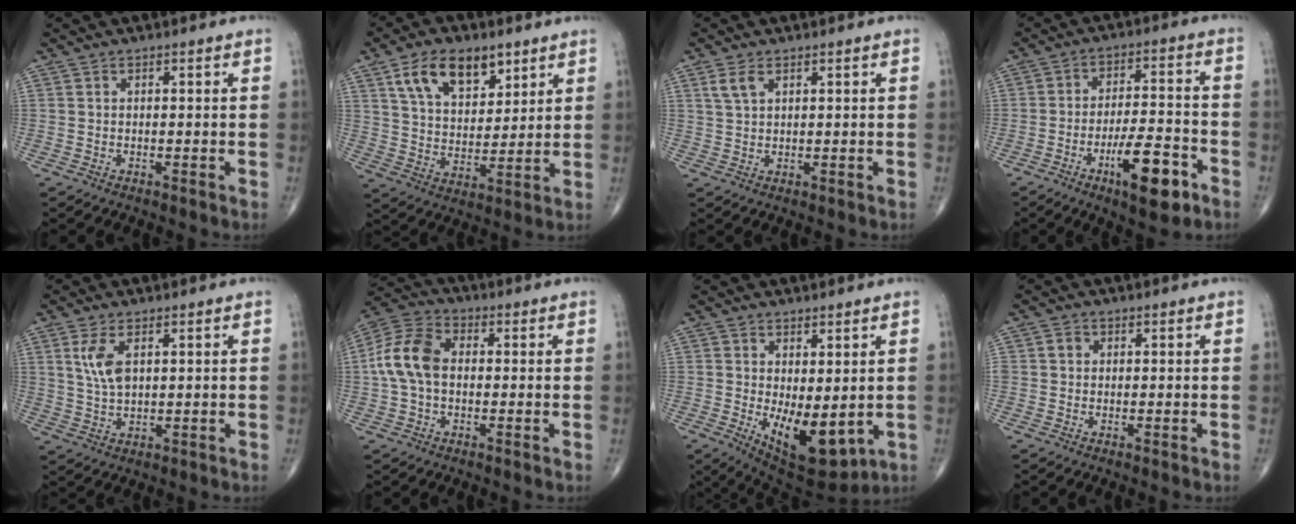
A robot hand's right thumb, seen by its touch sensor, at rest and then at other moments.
{"total": 13.4, "force": [7.2, 7.6, 8.3], "torque": [-0.112, -0.030, 0.134]}
{"total": 3.0, "force": [1.6, 1.6, 2.1], "torque": [-0.045, 0.003, 0.038]}
{"total": 12.6, "force": [-6.2, 3.9, 10.3], "torque": [-0.158, 0.032, -0.092]}
{"total": 5.6, "force": [1.9, 2.7, 4.5], "torque": [-0.095, -0.006, 0.044]}
{"total": 10.6, "force": [0.1, 7.1, 7.9], "torque": [-0.163, 0.031, -0.007]}
{"total": 11.5, "force": [-1.4, 5.5, 10.0], "torque": [-0.138, -0.024, 0.002]}
{"total": 1.7, "force": [0.2, 1.5, 0.7], "torque": [-0.007, 0.004, 0.004]}